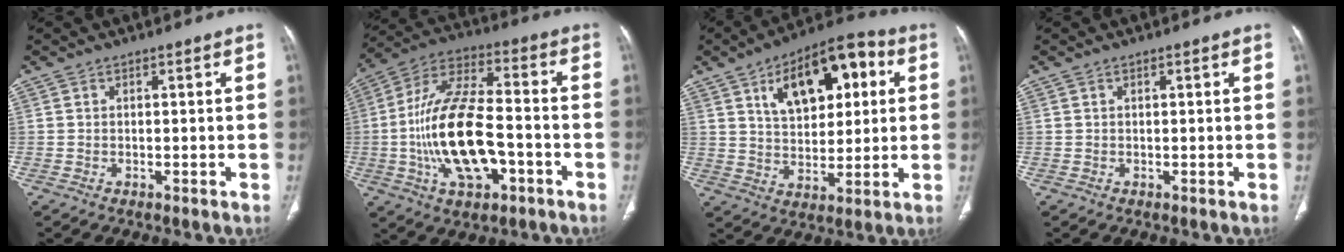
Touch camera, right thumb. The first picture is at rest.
{"total": 19.6, "force": [-4.3, 9.2, 16.8], "torque": [-0.320, 0.033, -0.073]}
{"total": 17.8, "force": [6.2, 9.4, 13.8], "torque": [-0.165, 0.005, 0.097]}
{"total": 0.0}